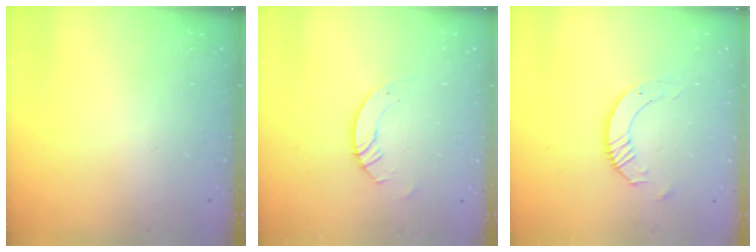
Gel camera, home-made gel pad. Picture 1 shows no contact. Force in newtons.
{"total": 3.3, "press": 3.3, "slide": 0.2}
{"total": 7.6, "press": 7.5, "slide": 0.5}